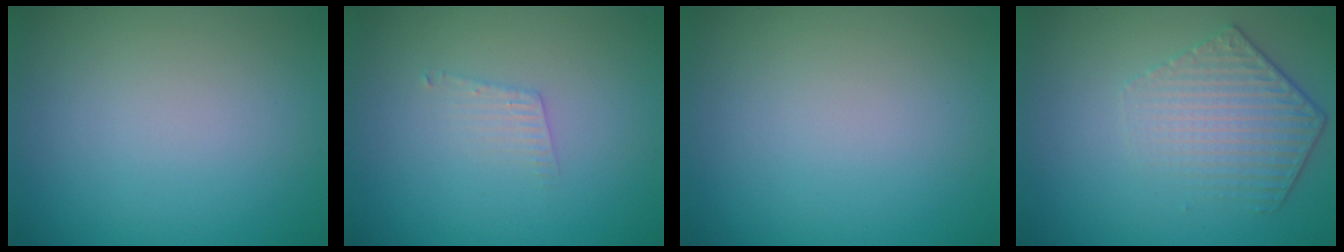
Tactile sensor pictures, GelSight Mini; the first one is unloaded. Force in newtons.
{"total": 1.3, "press": 1.3, "slide": 0.1}
{"total": 0.0}
{"total": 4.3, "press": 3.2, "slide": 2.9}